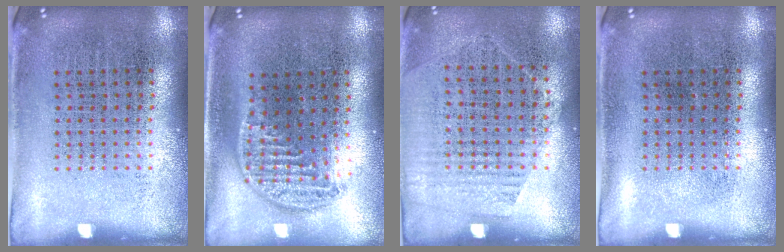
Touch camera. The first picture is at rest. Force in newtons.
{"total": 1.3, "press": 1.1, "slide": 0.6}
{"total": 1.2, "press": 1.0, "slide": 0.7}
{"total": 0.0}